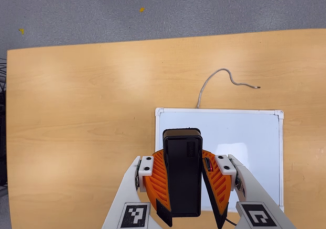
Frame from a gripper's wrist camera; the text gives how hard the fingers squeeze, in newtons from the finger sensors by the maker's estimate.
{"total": 10.5, "left": 10.1, "right": 10.8}